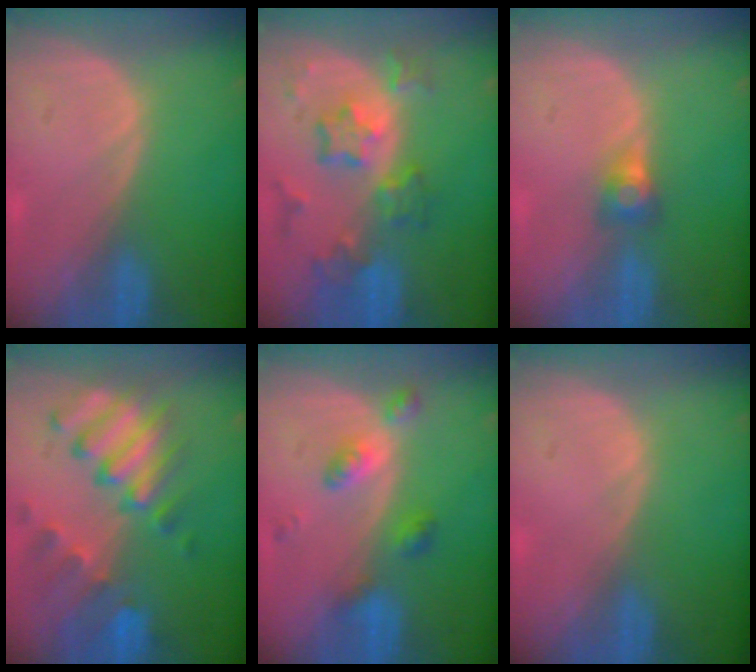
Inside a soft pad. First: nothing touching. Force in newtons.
{"total": 8.4, "press": 7.4, "slide": 4.0}
{"total": 2.7, "press": 2.5, "slide": 1.0}
{"total": 10.2, "press": 8.9, "slide": 5.0}
{"total": 4.8, "press": 4.8, "slide": 0.1}
{"total": 0.0}